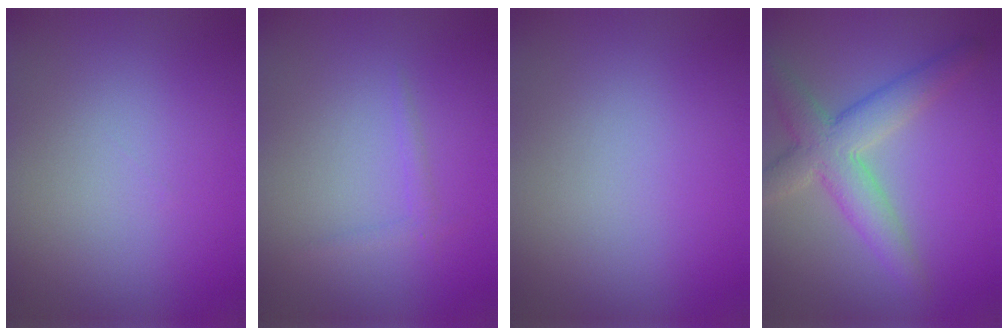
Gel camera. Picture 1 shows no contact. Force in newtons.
{"total": 0.8, "press": 0.8, "slide": 0.0}
{"total": 0.0}
{"total": 5.4, "press": 5.4, "slide": 0.4}